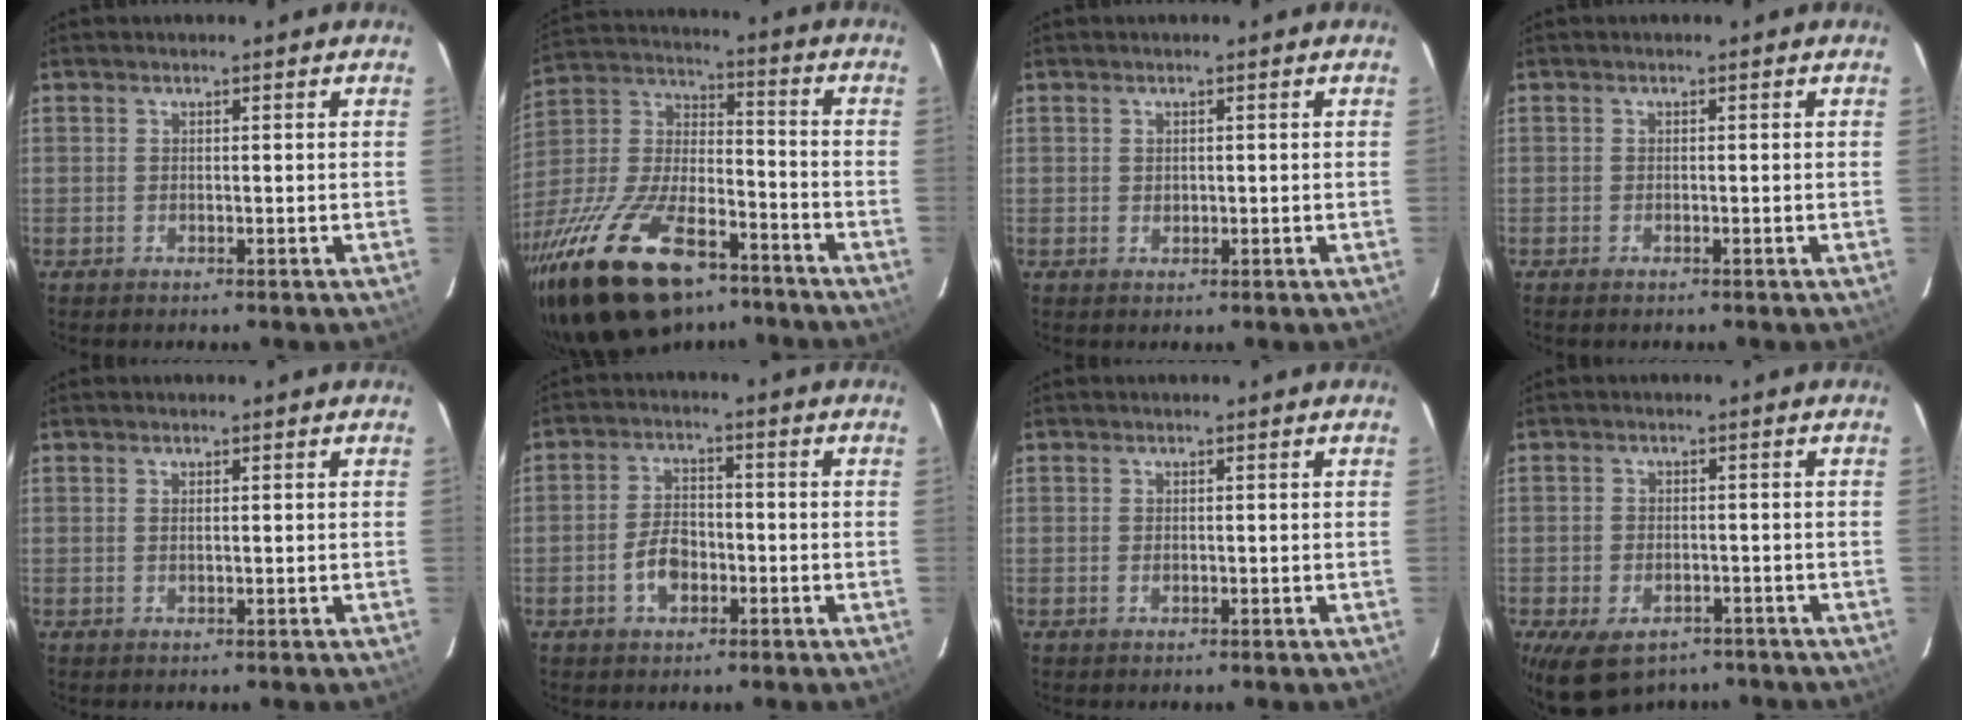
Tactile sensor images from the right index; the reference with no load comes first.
{"total": 28.6, "force": [-19.0, 12.3, 17.6], "torque": [-0.356, -0.019, -0.312]}
{"total": 0.7, "force": [0.2, 0.7, 0.2], "torque": [-0.001, 0.002, 0.005]}
{"total": 0.8, "force": [-0.6, 0.2, 0.4], "torque": [-0.009, -0.002, -0.012]}
{"total": 0.7, "force": [0.2, 0.2, 0.6], "torque": [-0.012, 0.002, 0.004]}
{"total": 5.7, "force": [-2.2, 3.5, 4.0], "torque": [-0.081, 0.012, -0.035]}
{"total": 2.3, "force": [2.0, -1.3, 0.1], "torque": [-0.007, -0.032, 0.009]}
{"total": 10.2, "force": [-6.6, 6.0, 5.0], "torque": [-0.111, -0.014, -0.093]}